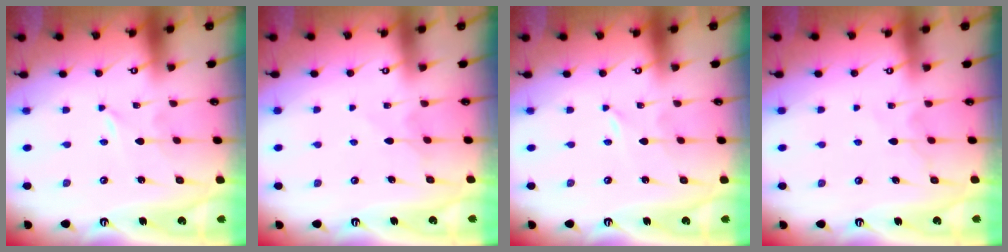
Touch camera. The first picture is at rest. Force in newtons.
{"total": 4.6, "press": 4.6, "slide": 0.4}
{"total": 0.0}
{"total": 7.0, "press": 7.0, "slide": 0.5}